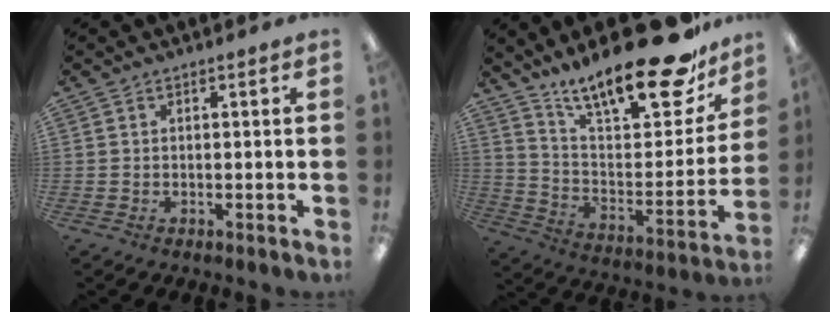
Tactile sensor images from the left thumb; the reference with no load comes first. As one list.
[{"total": 24.2, "force": [18.3, 7.1, 14.2], "torque": [-0.214, -0.122, 0.305]}]